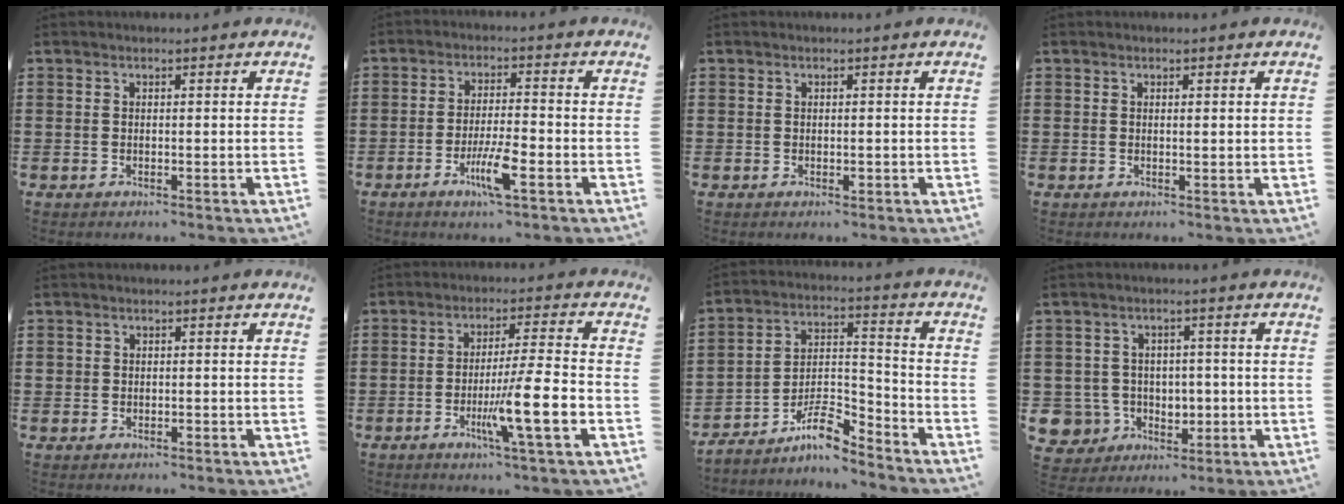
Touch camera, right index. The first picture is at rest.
{"total": 6.6, "force": [-3.0, 1.1, 5.7], "torque": [-0.110, -0.007, -0.055]}
{"total": 0.6, "force": [-0.2, 0.3, 0.5], "torque": [-0.010, -0.002, -0.003]}
{"total": 0.5, "force": [0.2, 0.0, 0.5], "torque": [-0.010, -0.001, 0.003]}
{"total": 0.7, "force": [-0.2, 0.6, 0.2], "torque": [-0.006, 0.002, -0.004]}
{"total": 10.3, "force": [-3.6, 0.4, 9.6], "torque": [-0.169, -0.009, -0.065]}
{"total": 8.6, "force": [-6.7, 2.9, 4.6], "torque": [-0.083, 0.019, -0.126]}
{"total": 6.3, "force": [-0.8, 6.2, 1.2], "torque": [-0.060, 0.007, -0.009]}